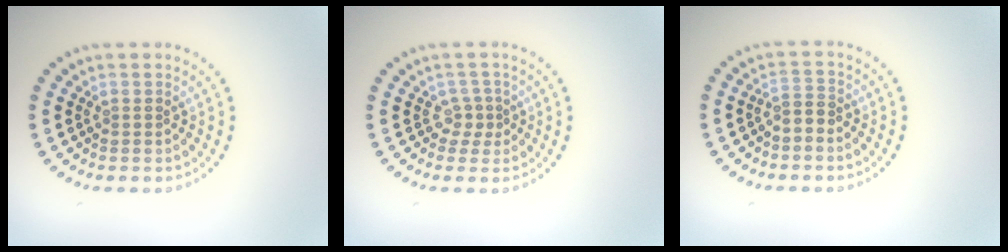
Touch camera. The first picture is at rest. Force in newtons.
{"total": 1.6, "press": 1.1, "slide": 1.2}
{"total": 1.4, "press": 0.9, "slide": 1.1}